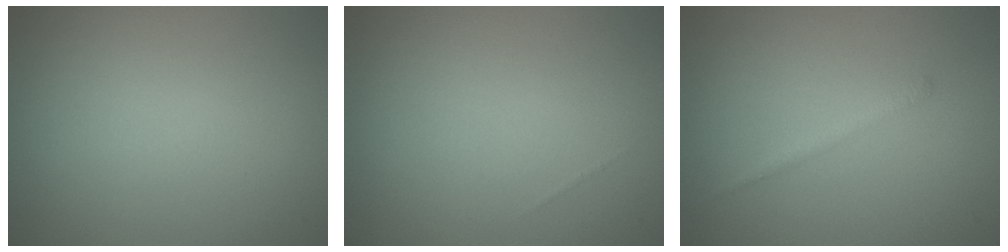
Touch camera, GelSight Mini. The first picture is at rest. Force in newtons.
{"total": 0.0}
{"total": 1.2, "press": 1.2, "slide": 0.0}